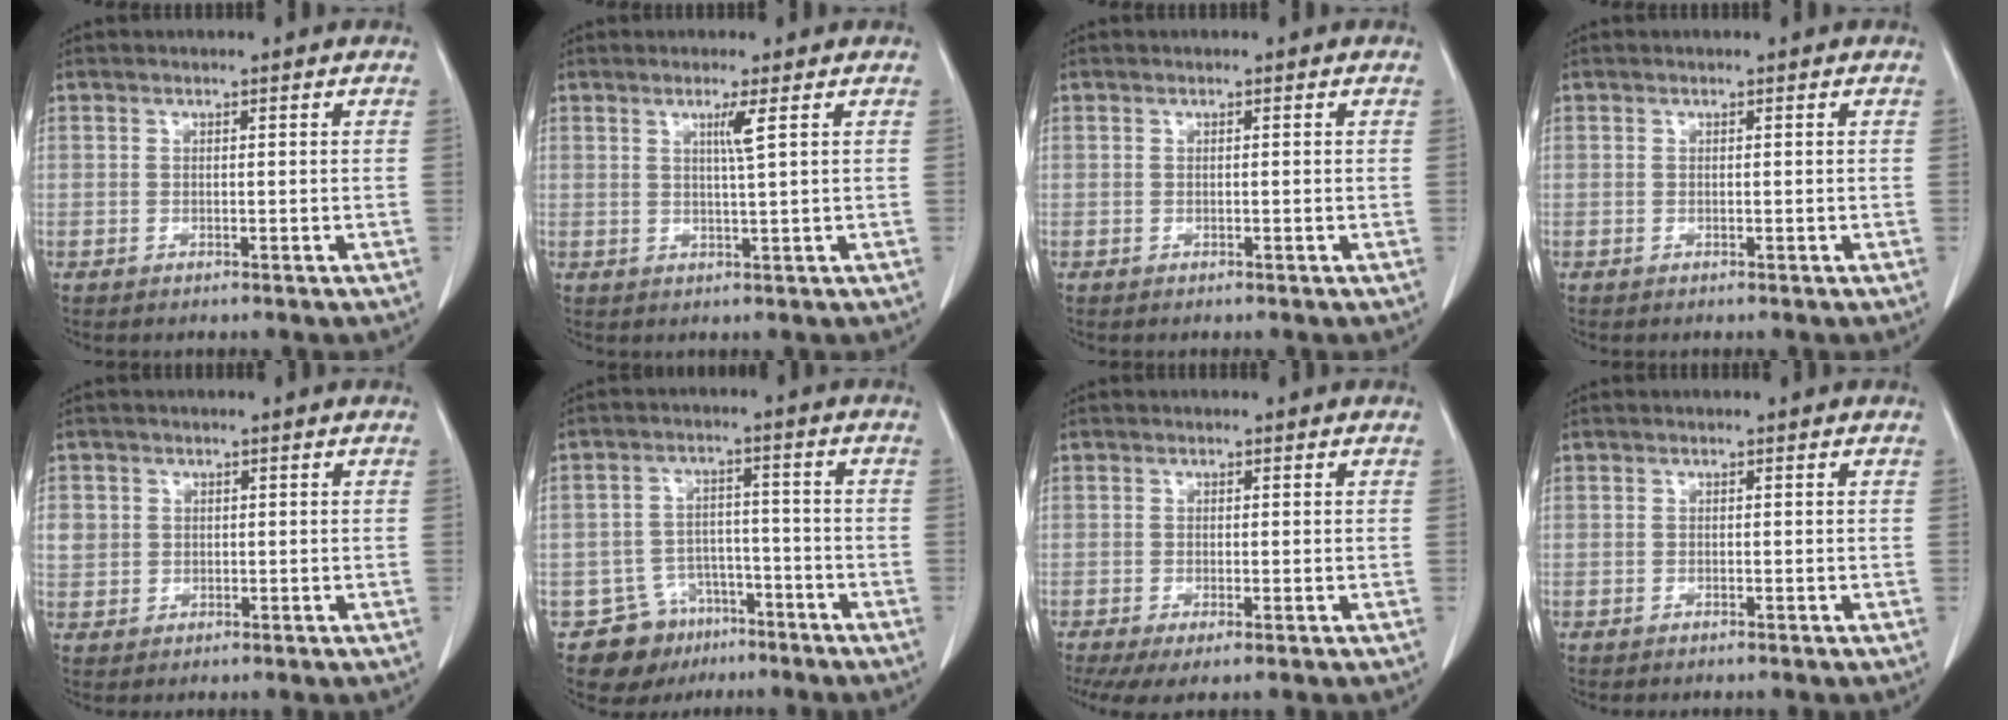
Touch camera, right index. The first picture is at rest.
{"total": 2.5, "force": [1.0, -0.7, 2.2], "torque": [-0.043, -0.005, 0.020]}
{"total": 0.0}
{"total": 0.0}
{"total": 3.6, "force": [0.8, 3.3, 1.0], "torque": [-0.019, 0.007, 0.020]}
{"total": 8.4, "force": [-5.5, 6.3, 1.1], "torque": [-0.015, 0.021, -0.079]}
{"total": 4.6, "force": [-2.7, 1.2, 3.6], "torque": [-0.064, -0.016, -0.049]}
{"total": 0.0}